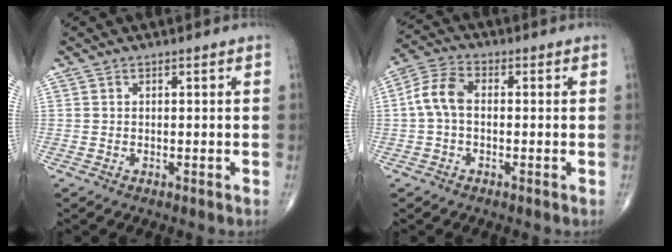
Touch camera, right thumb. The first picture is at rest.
{"total": 6.6, "force": [-0.1, 3.9, 5.3], "torque": [-0.110, 0.020, -0.013]}